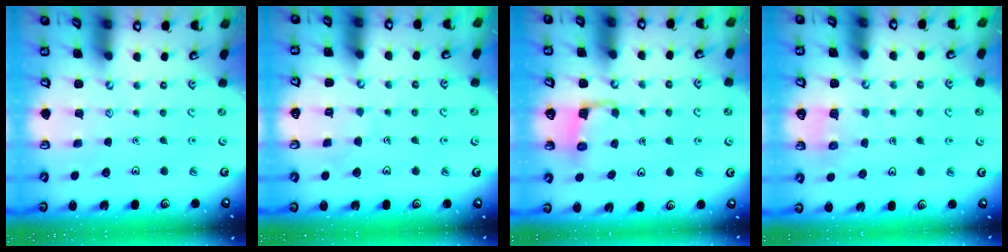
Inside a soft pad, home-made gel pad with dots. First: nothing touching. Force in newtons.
{"total": 2.7, "press": 2.7, "slide": 0.1}
{"total": 2.8, "press": 2.8, "slide": 0.2}
{"total": 5.2, "press": 5.2, "slide": 0.3}